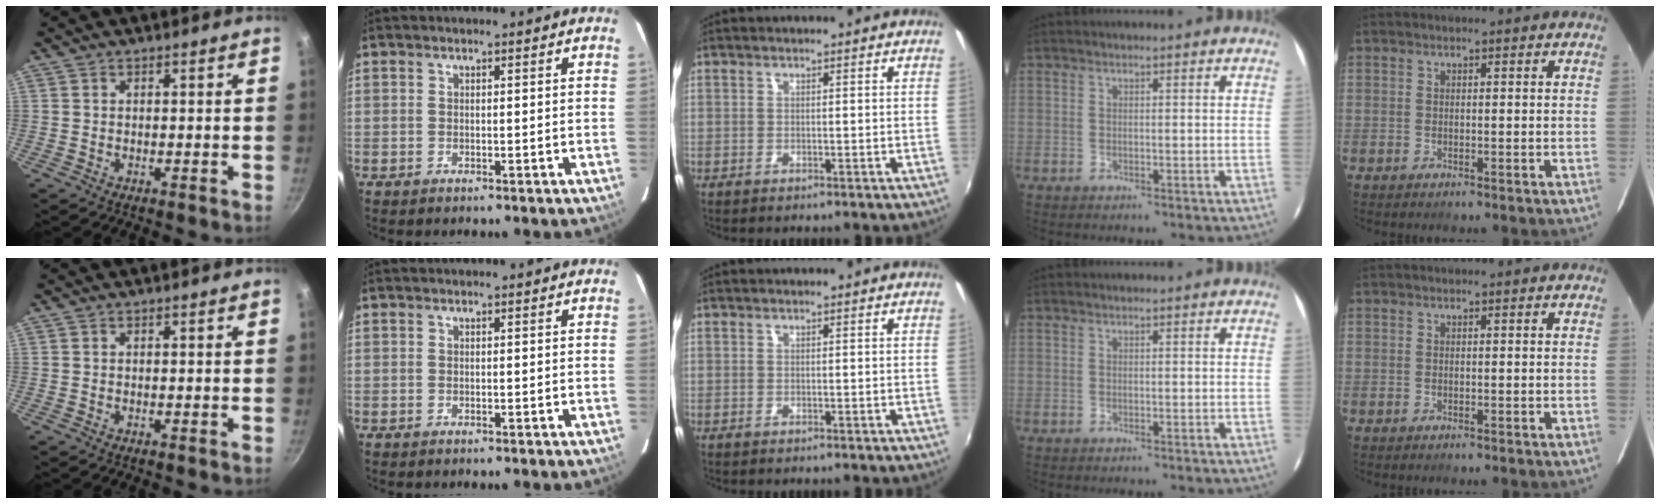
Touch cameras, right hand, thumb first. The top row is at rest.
{}